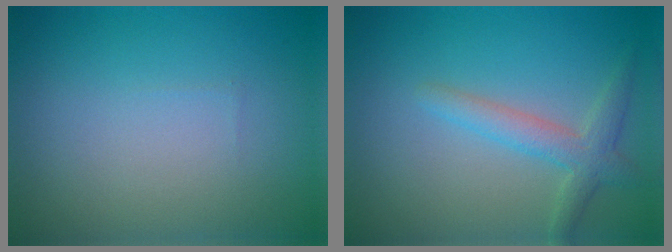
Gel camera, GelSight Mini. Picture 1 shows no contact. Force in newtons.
{"total": 2.7, "press": 2.7, "slide": 0.3}